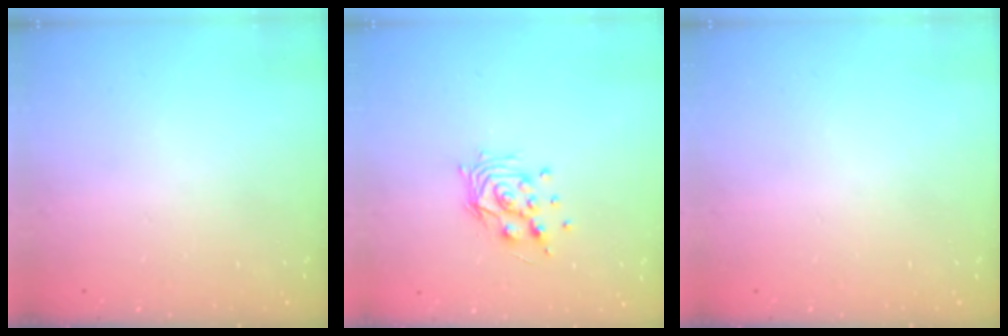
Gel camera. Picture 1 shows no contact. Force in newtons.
{"total": 10.5, "press": 10.5, "slide": 0.6}
{"total": 0.0}